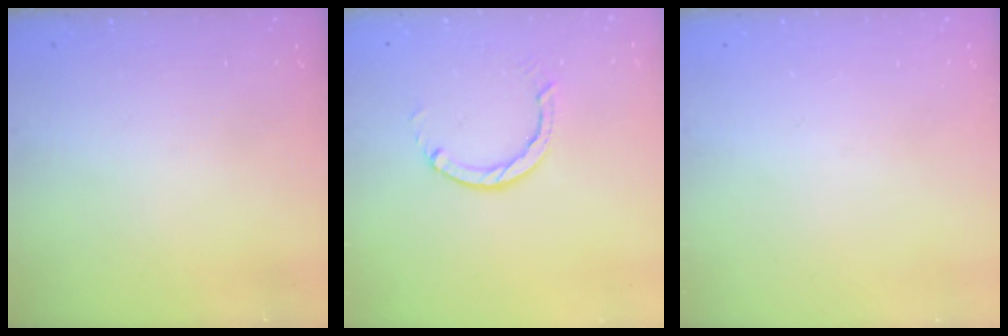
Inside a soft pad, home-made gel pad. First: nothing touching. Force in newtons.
{"total": 3.8, "press": 3.8, "slide": 0.5}
{"total": 0.0}